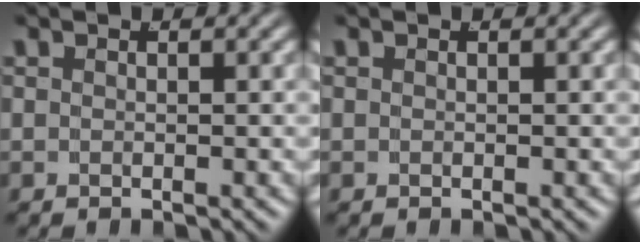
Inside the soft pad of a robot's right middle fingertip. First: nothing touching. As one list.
[{"total": 0.0}]